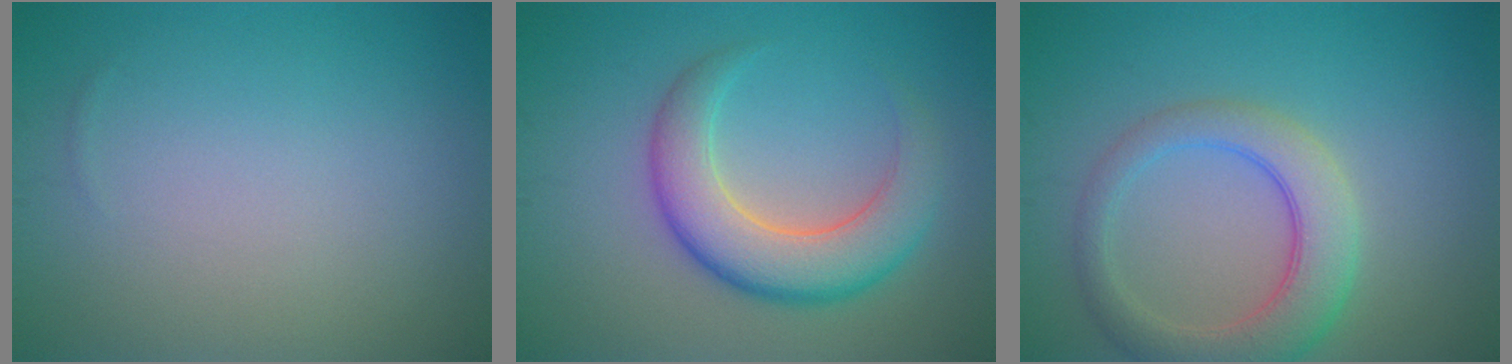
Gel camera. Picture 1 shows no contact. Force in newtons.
{"total": 6.2, "press": 6.2, "slide": 0.3}
{"total": 5.3, "press": 5.2, "slide": 0.4}